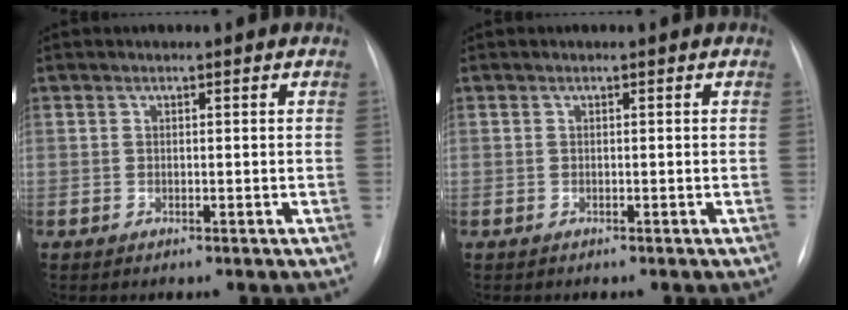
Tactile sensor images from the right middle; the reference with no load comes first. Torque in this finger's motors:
{"motor_torque": [-0.24, -0.18, 0.10, 0.01]}